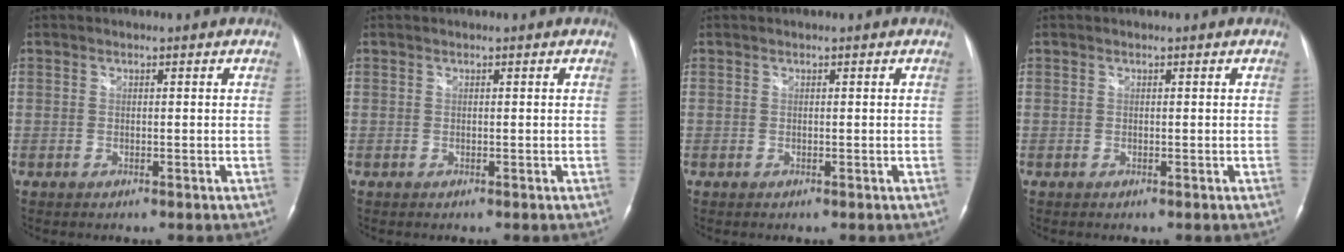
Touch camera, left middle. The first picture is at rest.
{"total": 0.0}
{"total": 0.0}
{"total": 0.0}